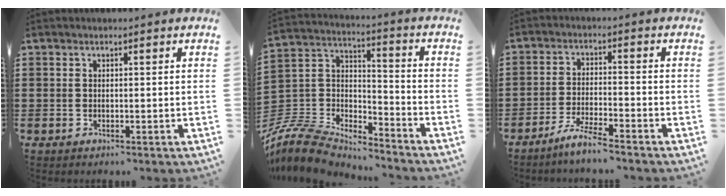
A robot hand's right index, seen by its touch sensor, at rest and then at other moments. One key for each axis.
{"total": 9.2, "fx": -8.4, "fy": 2.8, "fz": 2.3, "tx": -0.079, "ty": -0.004, "tz": -0.173}
{"total": 4.5, "fx": -4.1, "fy": -0.4, "fz": 1.7, "tx": -0.043, "ty": -0.007, "tz": -0.082}